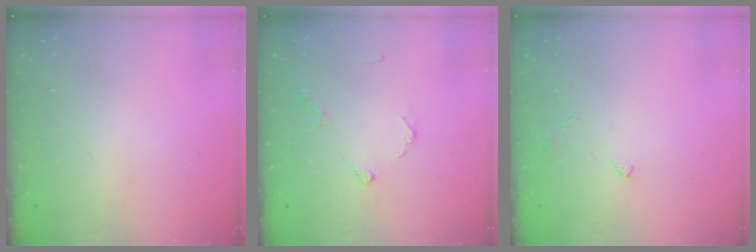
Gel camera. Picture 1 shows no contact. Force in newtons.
{"total": 5.3, "press": 5.3, "slide": 0.7}
{"total": 2.0, "press": 2.0, "slide": 0.4}